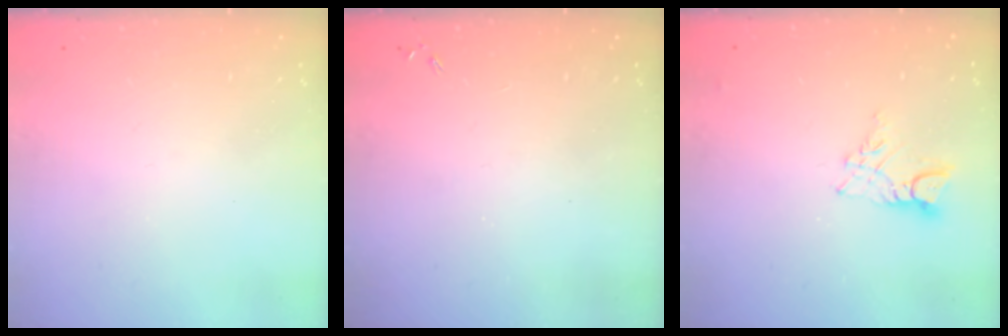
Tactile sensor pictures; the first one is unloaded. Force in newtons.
{"total": 0.0}
{"total": 6.3, "press": 6.3, "slide": 0.4}